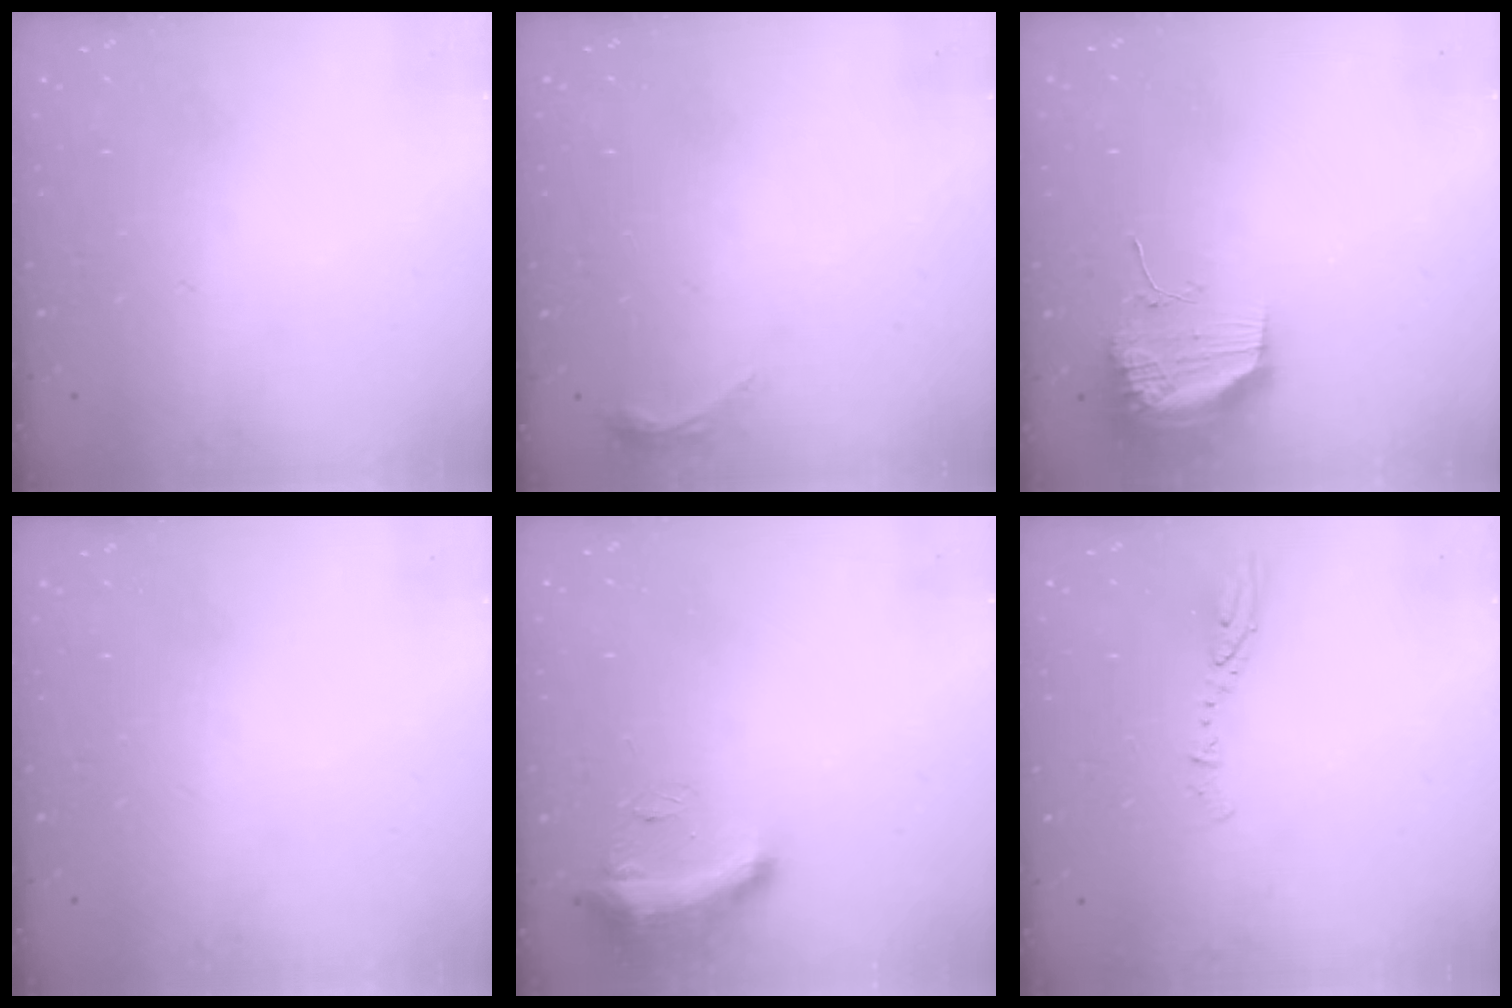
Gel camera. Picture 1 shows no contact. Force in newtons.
{"total": 3.4, "press": 3.3, "slide": 0.6}
{"total": 17.0, "press": 13.3, "slide": 10.6}
{"total": 0.0}
{"total": 8.8, "press": 8.7, "slide": 0.8}
{"total": 4.0, "press": 4.0, "slide": 0.3}